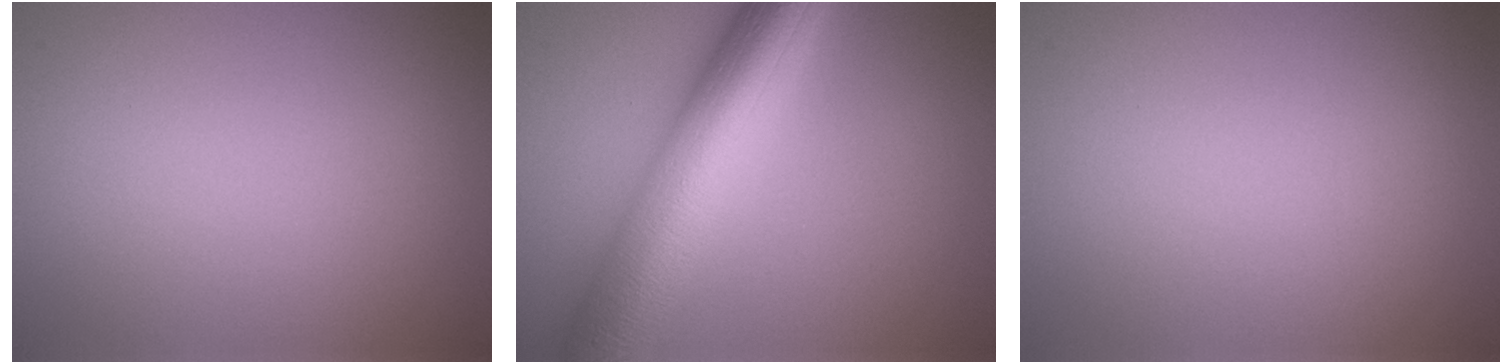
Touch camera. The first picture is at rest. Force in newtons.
{"total": 11.1, "press": 11.1, "slide": 0.2}
{"total": 0.0}